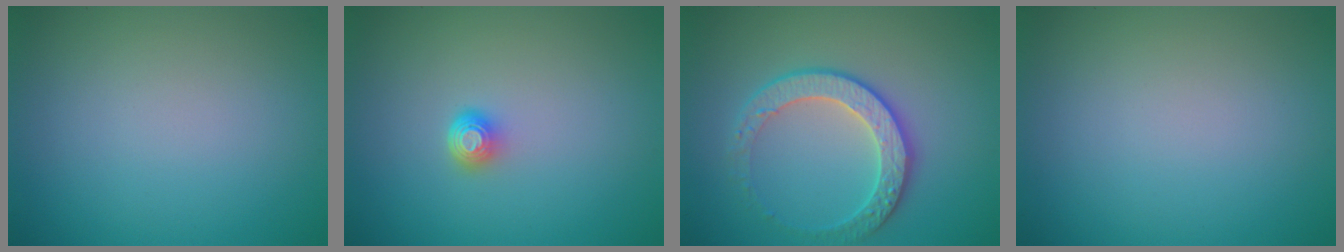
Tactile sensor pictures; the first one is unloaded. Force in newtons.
{"total": 1.6, "press": 1.2, "slide": 1.0}
{"total": 3.7, "press": 3.5, "slide": 1.2}
{"total": 0.0}